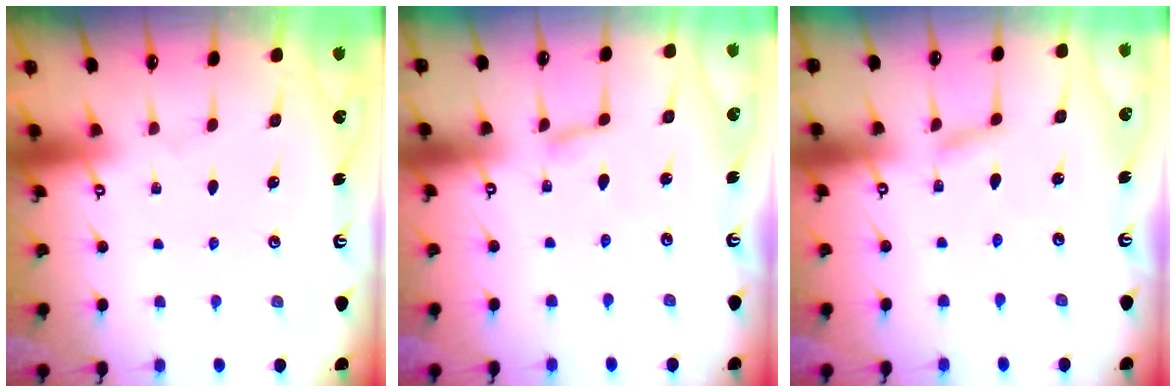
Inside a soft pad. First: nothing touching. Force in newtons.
{"total": 2.8, "press": 2.7, "slide": 0.3}
{"total": 2.3, "press": 2.3, "slide": 0.1}